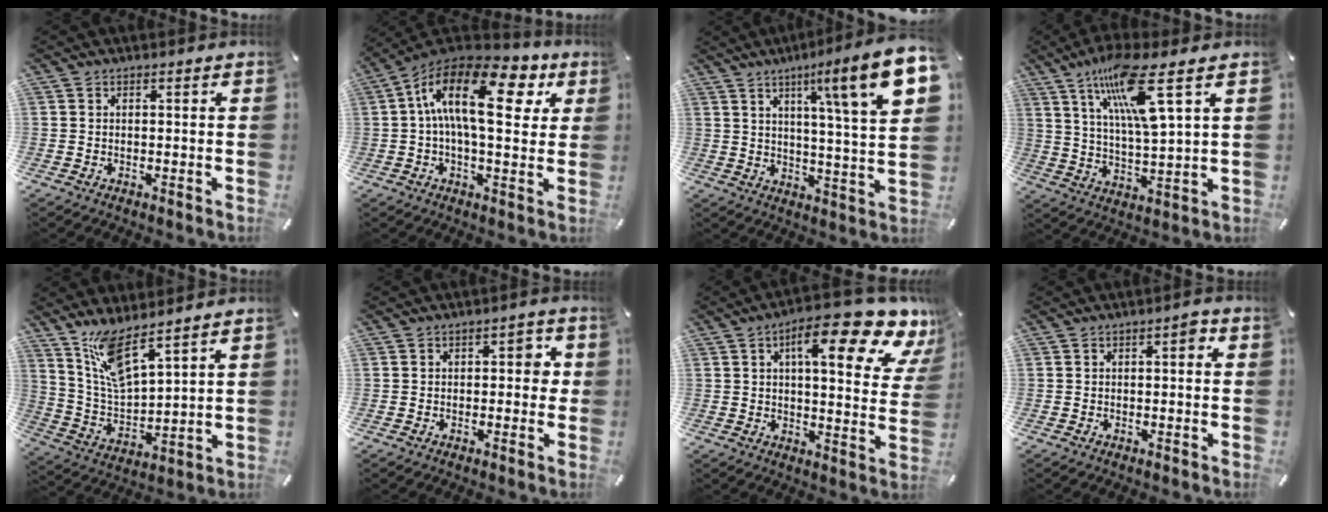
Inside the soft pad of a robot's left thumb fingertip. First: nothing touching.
{"total": 19.7, "force": [5.6, 9.2, 16.5], "torque": [-0.293, -0.020, 0.087]}
{"total": 15.7, "force": [7.7, 1.8, 13.5], "torque": [-0.202, -0.054, 0.100]}
{"total": 15.7, "force": [8.5, 2.8, 12.9], "torque": [-0.246, -0.027, 0.136]}
{"total": 10.2, "force": [8.3, 2.2, 5.6], "torque": [-0.127, -0.046, 0.152]}
{"total": 3.5, "force": [-0.1, 2.1, 2.8], "torque": [-0.032, 0.005, -0.011]}
{"total": 17.8, "force": [10.2, 4.8, 13.9], "torque": [-0.198, -0.061, 0.152]}
{"total": 2.5, "force": [0.3, 1.0, 2.3], "torque": [-0.031, 0.004, -0.002]}